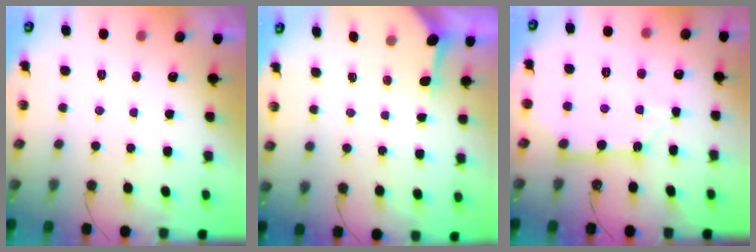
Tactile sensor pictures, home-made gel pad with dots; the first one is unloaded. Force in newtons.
{"total": 3.4, "press": 3.4, "slide": 0.5}
{"total": 10.5, "press": 10.5, "slide": 1.1}